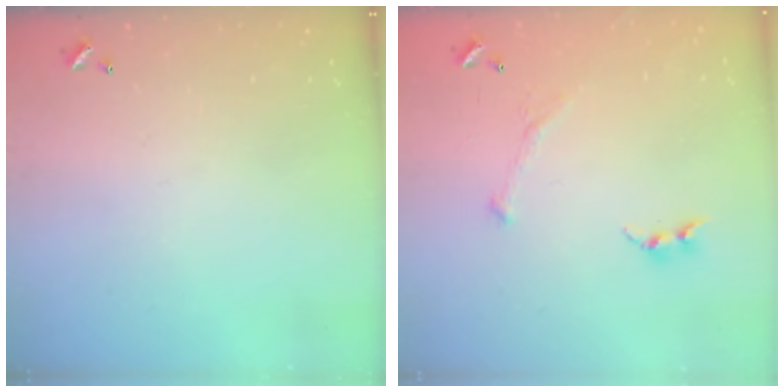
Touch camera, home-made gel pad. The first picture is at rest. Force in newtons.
{"total": 3.8, "press": 3.7, "slide": 0.9}